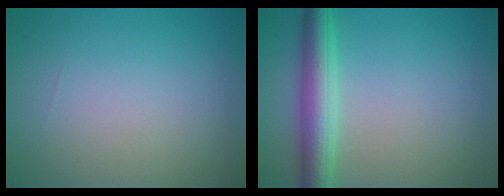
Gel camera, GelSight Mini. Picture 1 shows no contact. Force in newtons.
{"total": 4.8, "press": 4.8, "slide": 0.1}